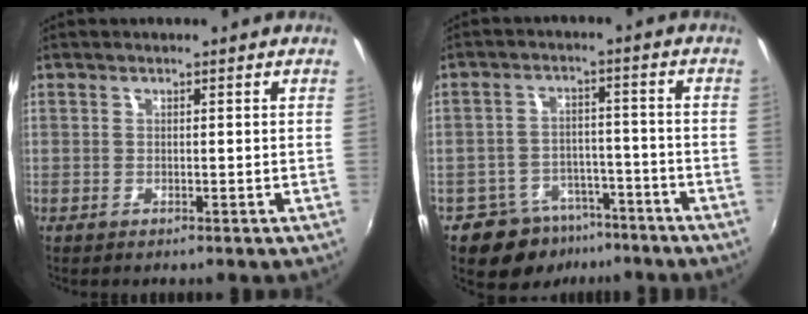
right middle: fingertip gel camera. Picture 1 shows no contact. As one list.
[{"total": 9.0, "force": [-6.6, 5.8, 2.1], "torque": [-0.048, 0.017, -0.090]}]